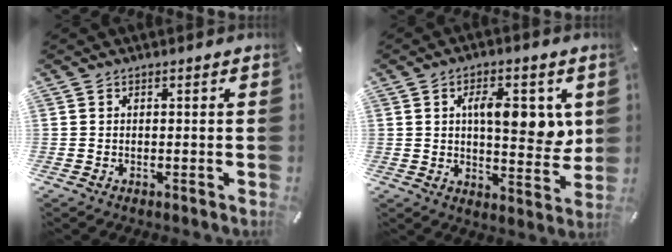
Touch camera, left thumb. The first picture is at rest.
{"total": 11.6, "force": [3.3, 5.4, 9.8], "torque": [-0.125, -0.015, 0.048]}